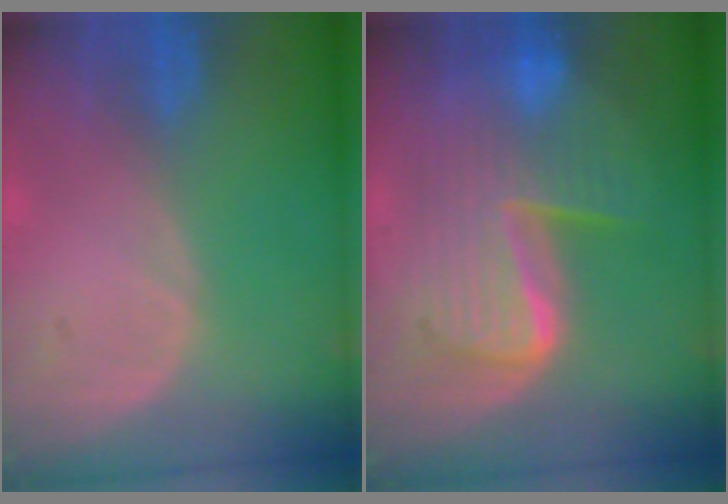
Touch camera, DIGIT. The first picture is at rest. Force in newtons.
{"total": 10.3, "press": 10.3, "slide": 0.9}